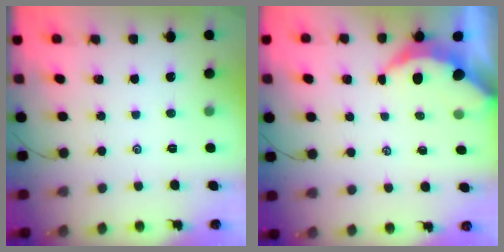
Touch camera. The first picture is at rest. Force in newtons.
{"total": 3.6, "press": 3.6, "slide": 0.4}